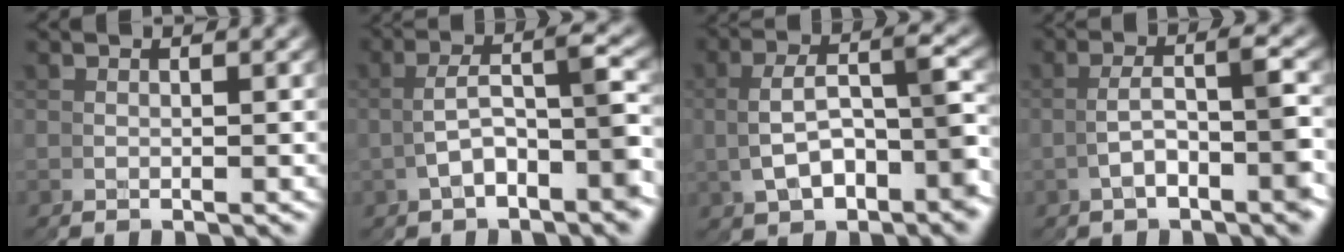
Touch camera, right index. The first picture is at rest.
{"total": 5.1, "force": [-1.5, 2.9, 3.9], "torque": [-0.072, 0.011, -0.025]}
{"total": 5.8, "force": [-0.7, 3.6, 4.4], "torque": [-0.085, -0.008, -0.004]}
{"total": 3.5, "force": [-1.1, 1.4, 3.0], "torque": [-0.054, 0.006, -0.016]}